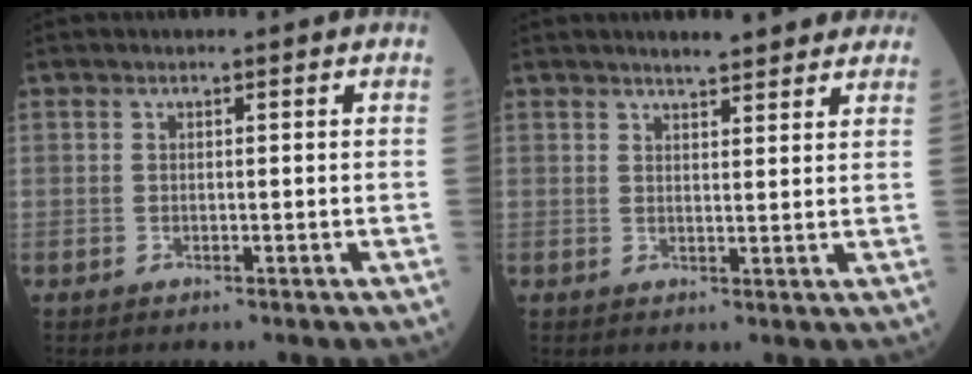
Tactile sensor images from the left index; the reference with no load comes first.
{"total": 6.0, "force": [5.3, 1.2, 2.6], "torque": [-0.036, 0.016, 0.066]}